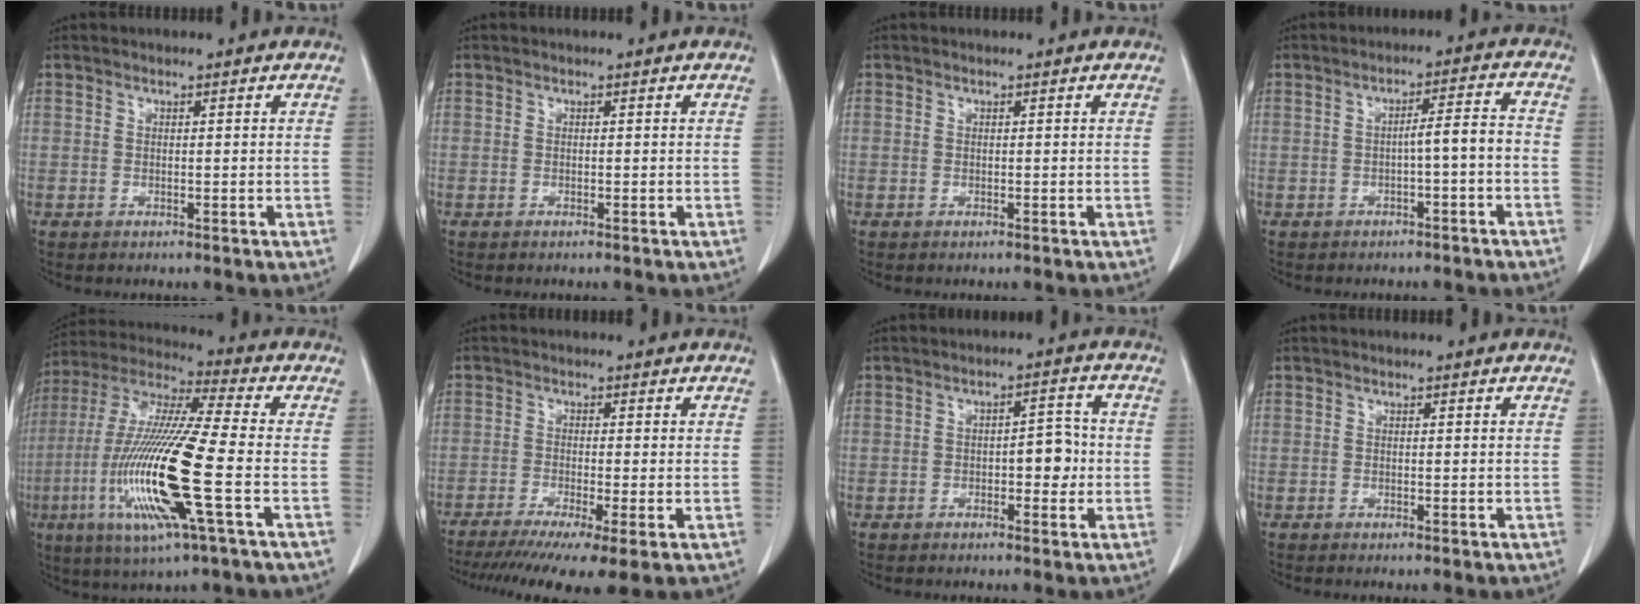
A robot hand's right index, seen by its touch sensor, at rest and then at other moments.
{"total": 0.0}
{"total": 0.0}
{"total": 6.5, "force": [-0.3, -1.4, 6.4], "torque": [-0.099, 0.006, -0.004]}
{"total": 19.7, "force": [-5.1, 0.9, 19.0], "torque": [-0.406, -0.022, -0.102]}
{"total": 11.4, "force": [-7.7, 0.8, 8.3], "torque": [-0.132, -0.022, -0.125]}
{"total": 4.6, "force": [-0.8, 2.1, 4.0], "torque": [-0.048, 0.012, -0.011]}
{"total": 0.0}